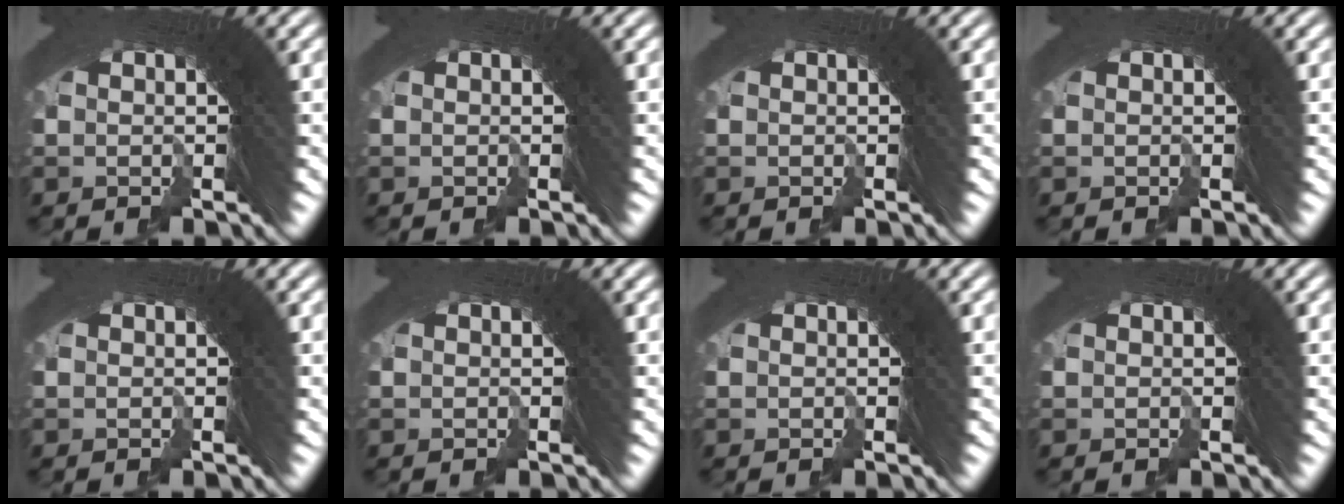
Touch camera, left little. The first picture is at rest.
{"total": 0.0}
{"total": 0.0}
{"total": 0.0}
{"total": 0.0}
{"total": 0.0}
{"total": 0.0}
{"total": 0.0}